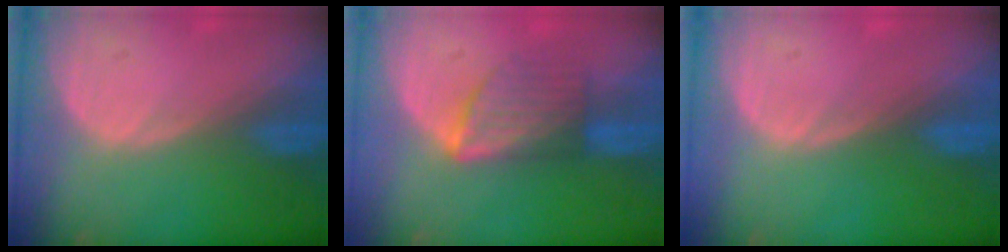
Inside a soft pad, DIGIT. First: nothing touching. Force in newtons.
{"total": 5.9, "press": 5.7, "slide": 1.5}
{"total": 0.0}